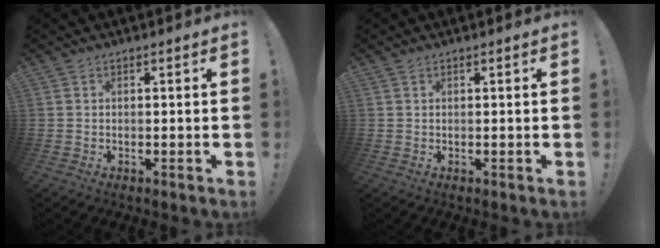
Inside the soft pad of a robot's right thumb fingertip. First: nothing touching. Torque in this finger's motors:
{"motor_torque": [-0.16, -0.12, 0.15, 0.10, 0.00]}